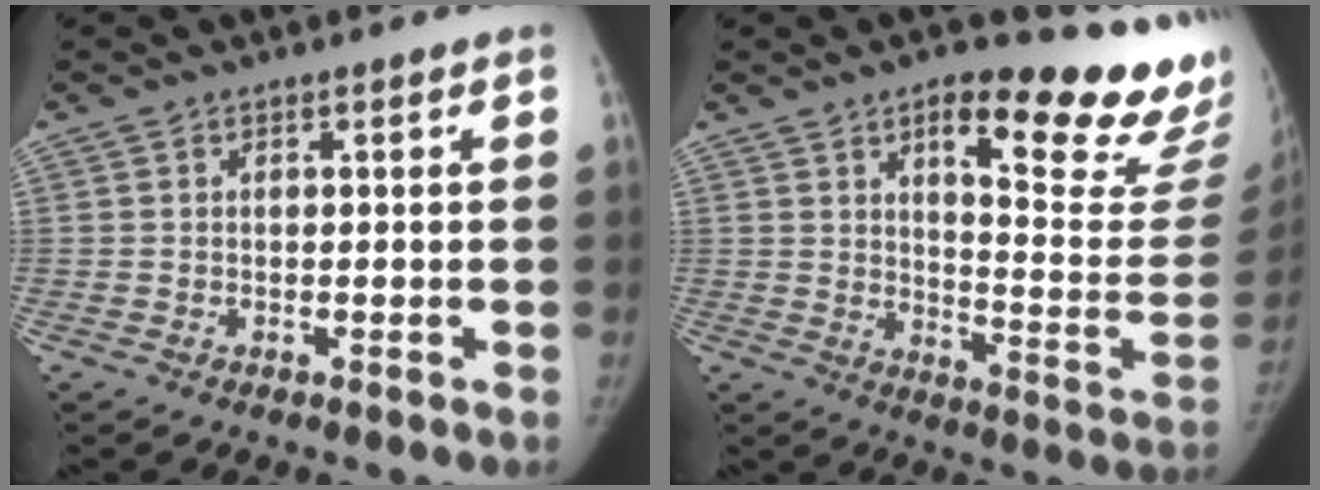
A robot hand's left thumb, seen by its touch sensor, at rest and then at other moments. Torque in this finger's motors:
{"motor_torque": [0.13, 0.11, 0.46, -0.42, 0.04]}